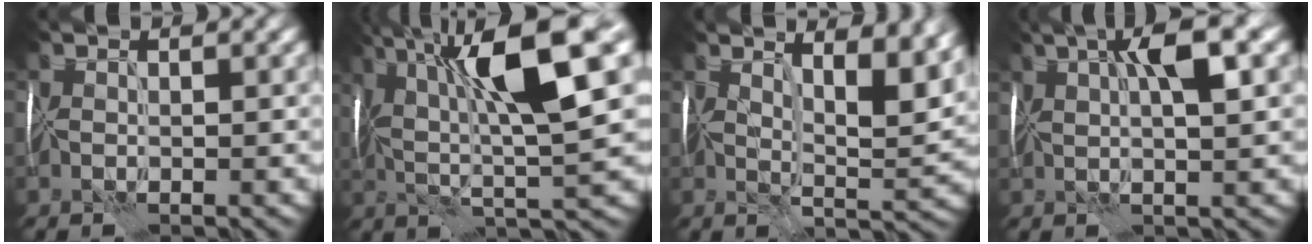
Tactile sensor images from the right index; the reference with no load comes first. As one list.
[{"total": 12.8, "force": [3.8, 2.7, 11.9], "torque": [-0.212, 0.021, 0.063]}, {"total": 8.6, "force": [4.4, 2.7, 6.9], "torque": [-0.088, 0.005, 0.062]}, {"total": 5.9, "force": [2.3, 1.2, 5.3], "torque": [-0.089, 0.015, 0.036]}]